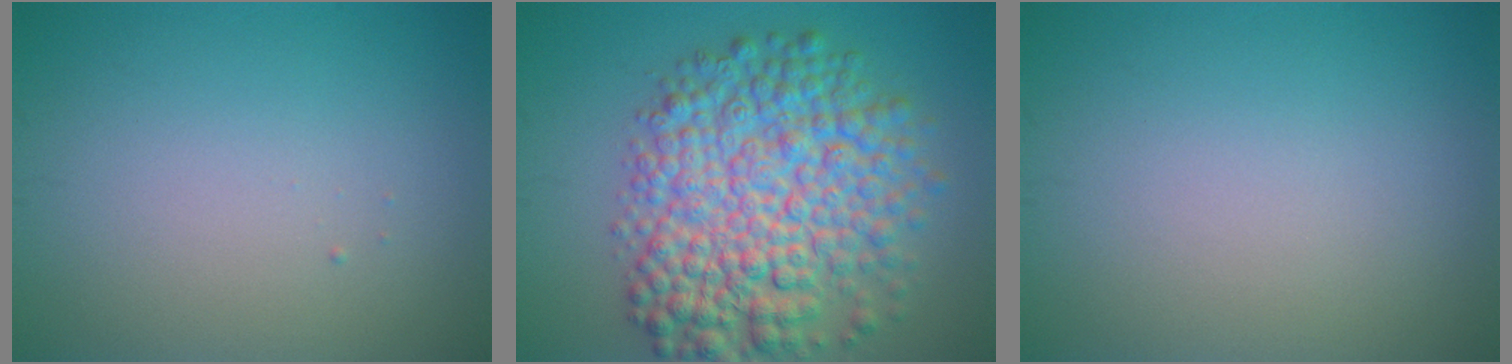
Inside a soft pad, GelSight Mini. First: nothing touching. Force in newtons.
{"total": 10.2, "press": 10.2, "slide": 0.2}
{"total": 0.0}